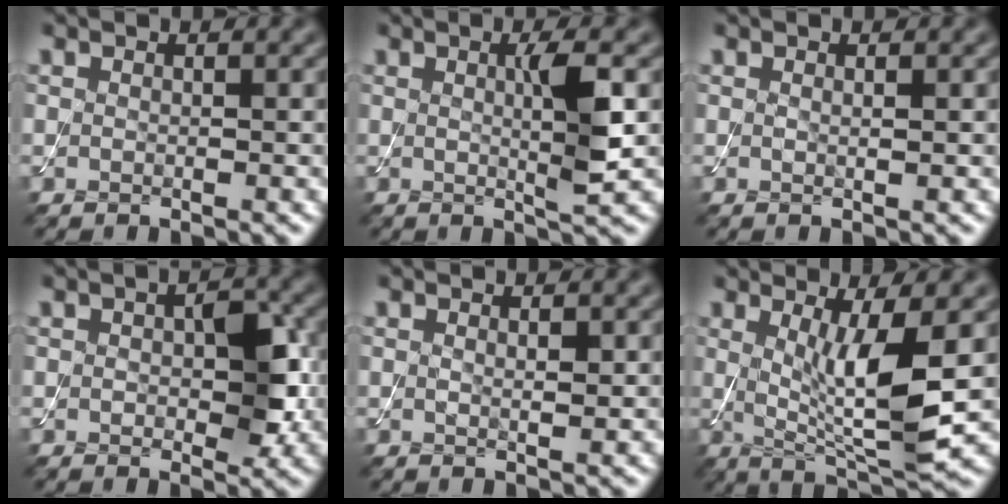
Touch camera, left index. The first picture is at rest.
{"total": 3.8, "force": [0.3, 0.5, 3.7], "torque": [-0.063, -0.005, 0.004]}
{"total": 0.5, "force": [0.2, 0.1, 0.5], "torque": [-0.005, 0.000, 0.001]}
{"total": 4.3, "force": [0.1, 2.2, 3.7], "torque": [-0.056, -0.001, 0.002]}
{"total": 0.9, "force": [0.3, 0.2, 0.8], "torque": [-0.012, -0.002, 0.005]}
{"total": 7.1, "force": [0.6, 1.4, 7.0], "torque": [-0.119, -0.016, 0.019]}